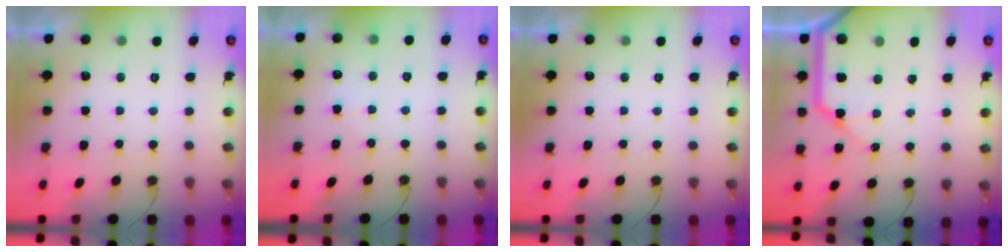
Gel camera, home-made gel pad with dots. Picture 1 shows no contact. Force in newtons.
{"total": 3.6, "press": 3.6, "slide": 0.4}
{"total": 0.0}
{"total": 16.2, "press": 16.1, "slide": 2.2}